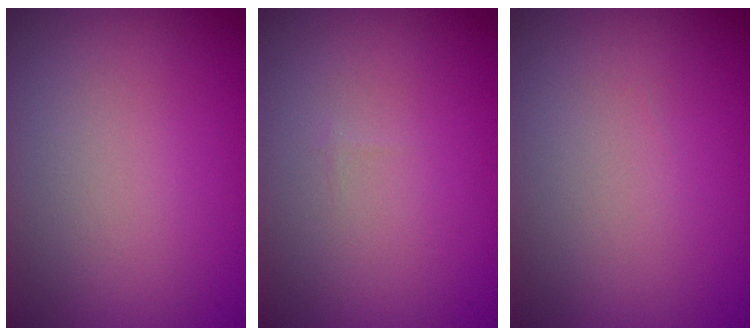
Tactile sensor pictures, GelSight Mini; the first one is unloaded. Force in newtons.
{"total": 0.0}
{"total": 0.0}